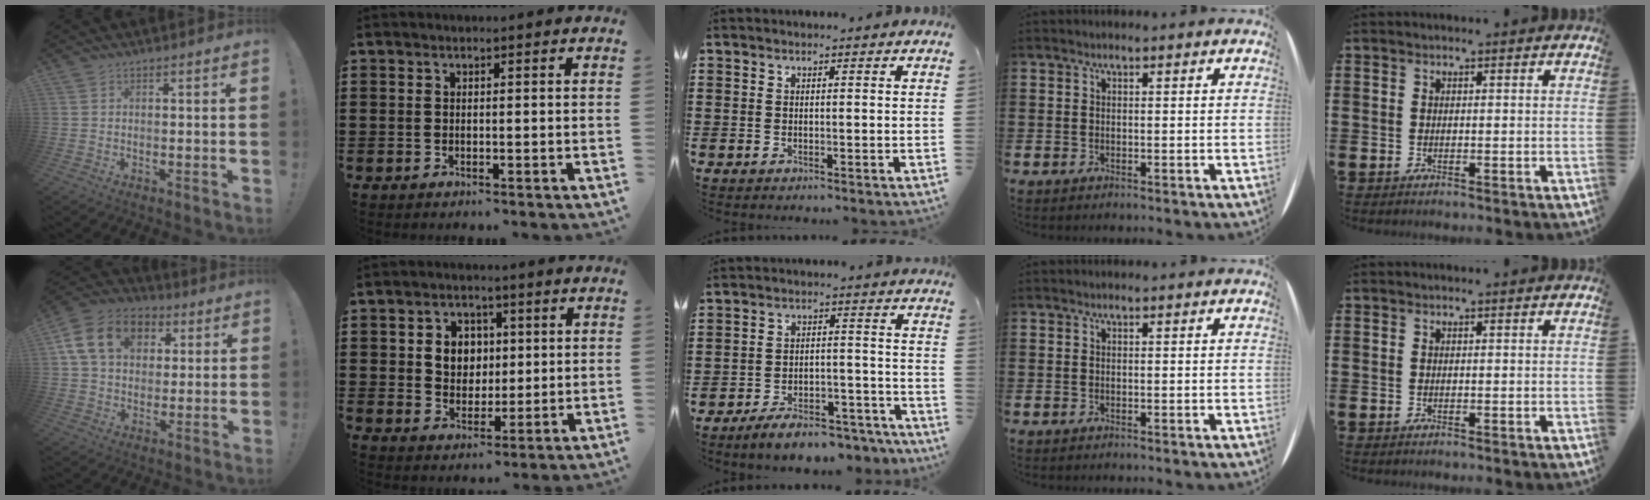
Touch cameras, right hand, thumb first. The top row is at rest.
{"thumb": {"total": 15.9, "force": [5.1, 11.9, 9.1], "torque": [-0.138, 0.000, 0.101]}, "index": {"total": 5.2, "force": [1.0, 4.6, 2.2], "torque": [-0.055, 0.013, 0.014]}, "middle": {"total": 6.6, "force": [-6.2, 1.0, 2.2], "torque": [-0.035, 0.010, -0.115]}}